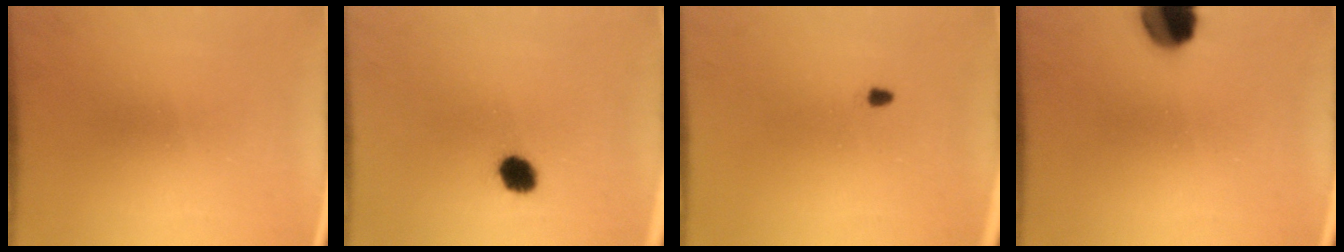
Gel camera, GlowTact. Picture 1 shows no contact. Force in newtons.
{"total": 5.1}
{"total": 0.8}
{"total": 9.2}